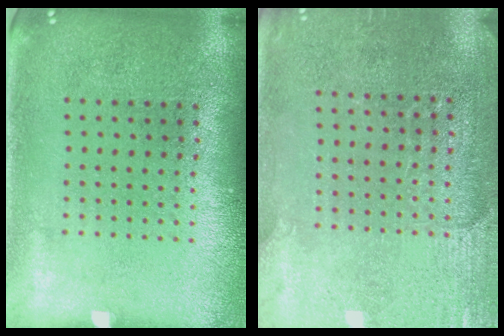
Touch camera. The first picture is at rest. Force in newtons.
{"total": 2.8, "press": 2.6, "slide": 0.8}